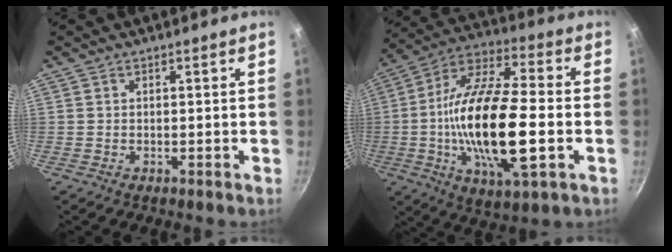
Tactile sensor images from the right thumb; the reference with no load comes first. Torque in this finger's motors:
{"motor_torque": [1.18, 0.92, 2.51, -0.26, 0.81]}